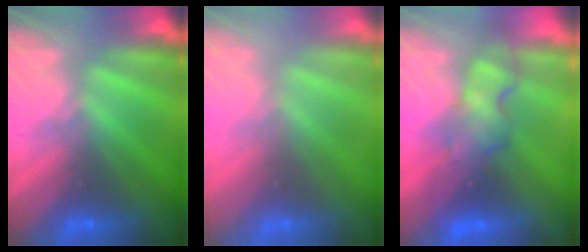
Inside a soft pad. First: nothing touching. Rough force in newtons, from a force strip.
{"total": 7.4}
{"total": 3.9}